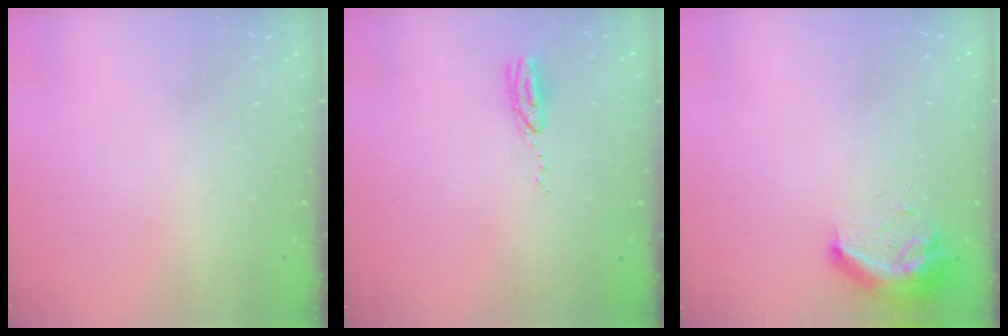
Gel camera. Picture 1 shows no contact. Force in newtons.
{"total": 5.0, "press": 4.7, "slide": 1.5}
{"total": 9.2, "press": 9.2, "slide": 0.3}